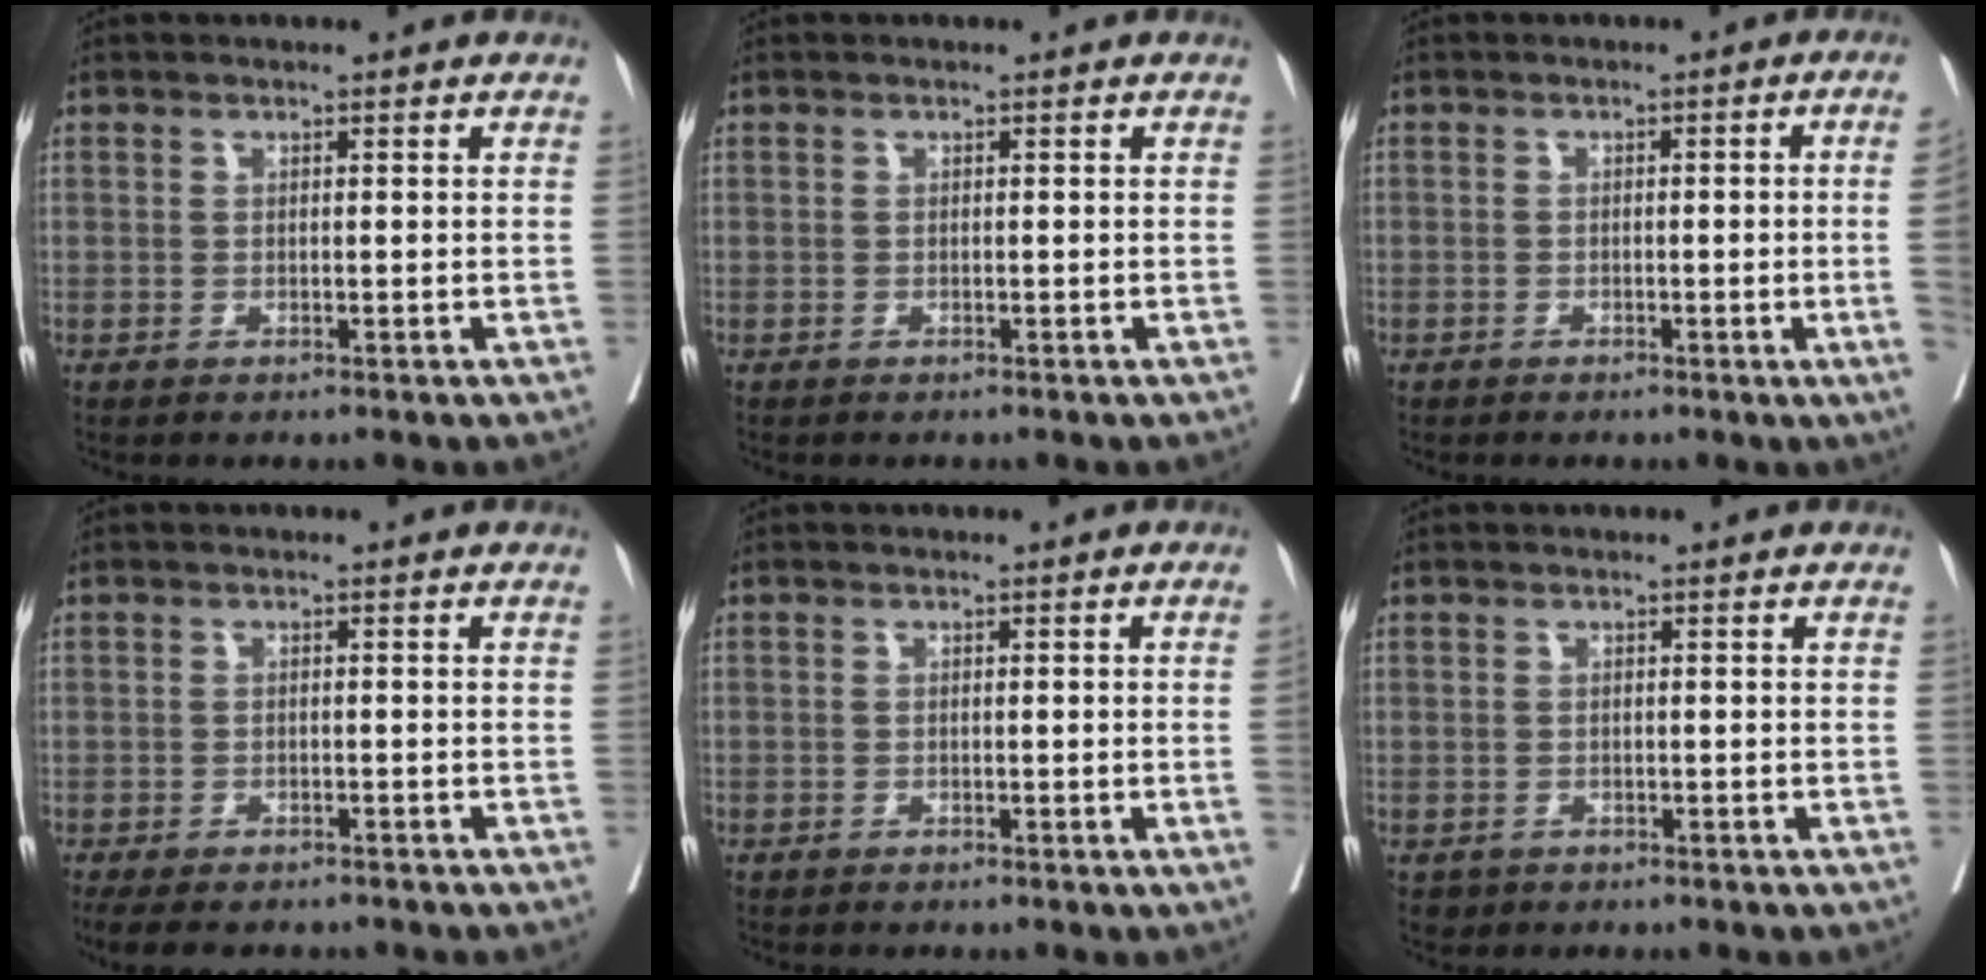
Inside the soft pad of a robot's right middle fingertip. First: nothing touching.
{"total": 0.6, "force": [-0.6, 0.1, 0.2], "torque": [-0.001, -0.001, -0.012]}
{"total": 4.4, "force": [-1.0, -1.0, 4.1], "torque": [-0.047, -0.001, -0.016]}
{"total": 8.6, "force": [-7.2, 3.1, 3.5], "torque": [-0.053, -0.009, -0.098]}
{"total": 0.9, "force": [-0.3, -0.2, 0.8], "torque": [-0.011, 0.001, -0.006]}
{"total": 1.3, "force": [-0.8, 1.1, 0.2], "torque": [-0.006, 0.001, -0.008]}